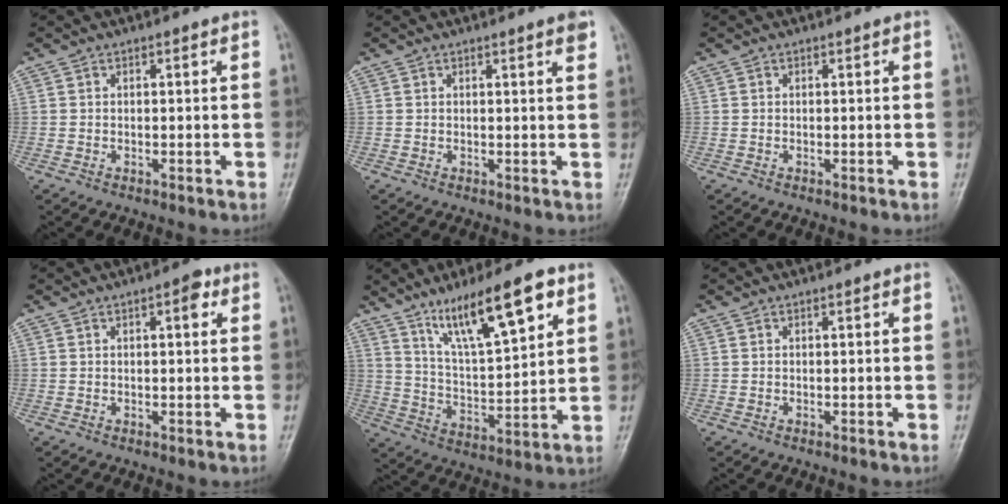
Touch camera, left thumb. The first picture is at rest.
{"total": 2.0, "force": [1.3, 0.1, 1.5], "torque": [-0.020, -0.006, 0.014]}
{"total": 0.0}
{"total": 2.9, "force": [1.2, 1.1, 2.4], "torque": [-0.027, 0.001, 0.013]}
{"total": 15.6, "force": [9.1, 3.8, 12.1], "torque": [-0.190, -0.038, 0.167]}
{"total": 0.0}